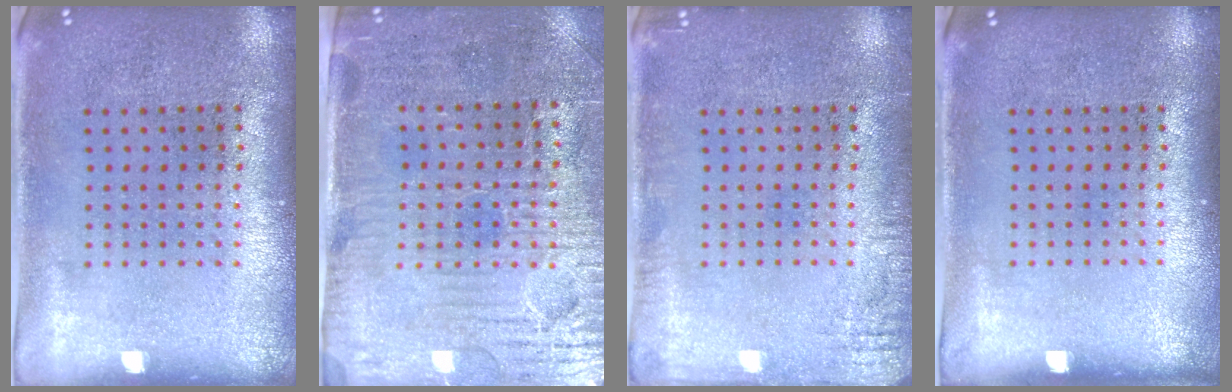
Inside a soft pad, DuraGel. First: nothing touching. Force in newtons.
{"total": 3.6, "press": 3.3, "slide": 1.4}
{"total": 1.8, "press": 1.8, "slide": 0.1}
{"total": 0.0}